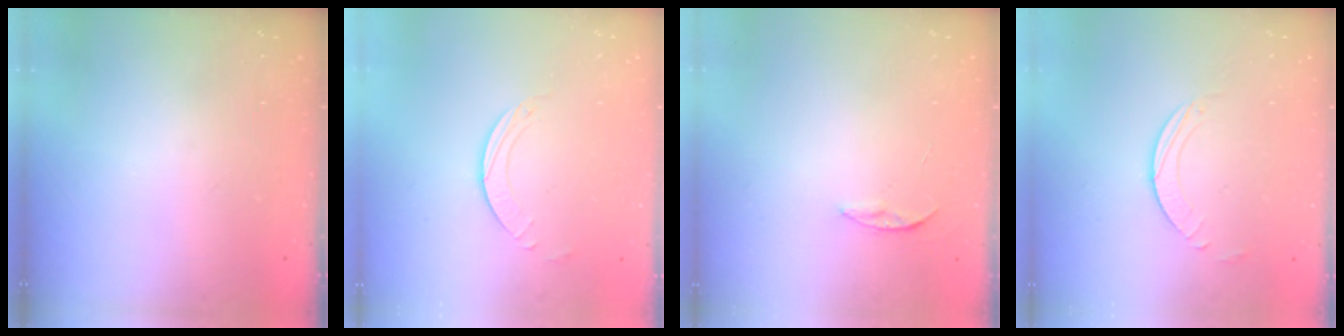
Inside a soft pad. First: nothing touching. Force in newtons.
{"total": 2.0, "press": 1.9, "slide": 0.3}
{"total": 3.4, "press": 3.4, "slide": 0.4}
{"total": 2.8, "press": 2.8, "slide": 0.2}